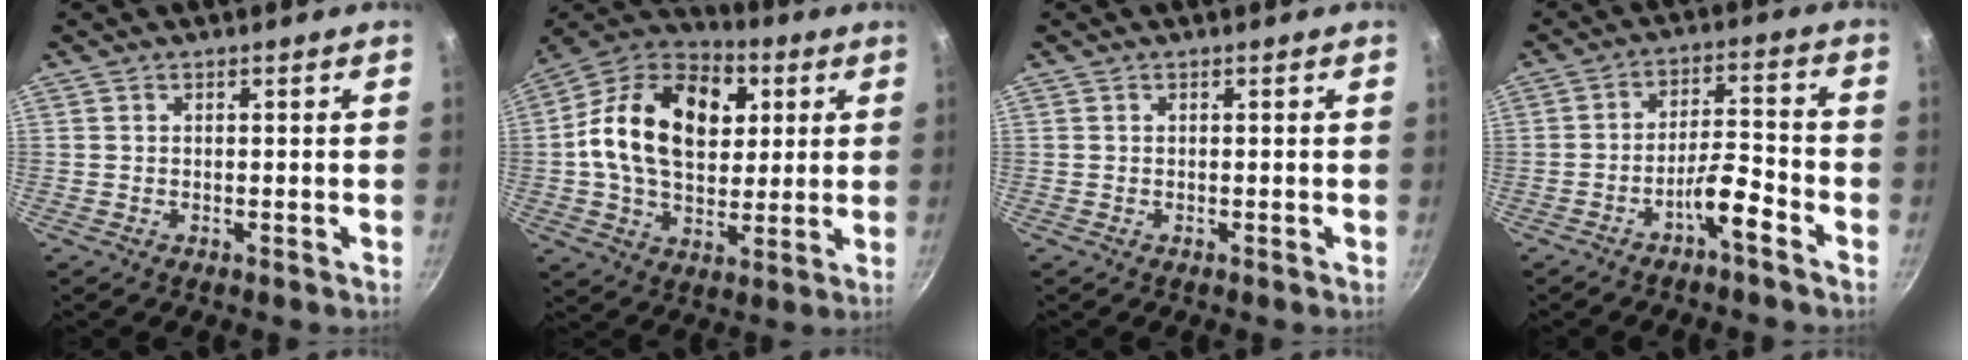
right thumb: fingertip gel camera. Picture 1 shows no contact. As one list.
[{"total": 22.0, "force": [4.6, 14.9, 15.5], "torque": [-0.234, 0.014, 0.064]}, {"total": 0.0}, {"total": 6.6, "force": [-4.2, 1.4, 5.0], "torque": [-0.083, 0.040, -0.070]}]